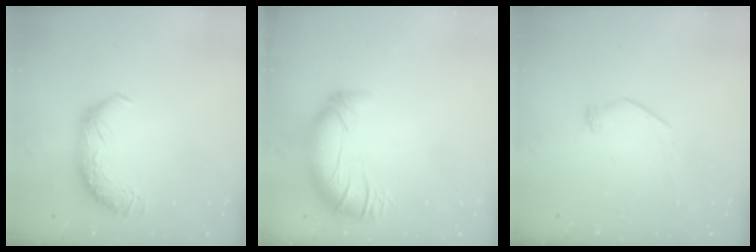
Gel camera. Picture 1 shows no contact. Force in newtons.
{"total": 2.6, "press": 0.1, "slide": 2.6}
{"total": 5.6, "press": 5.5, "slide": 1.3}